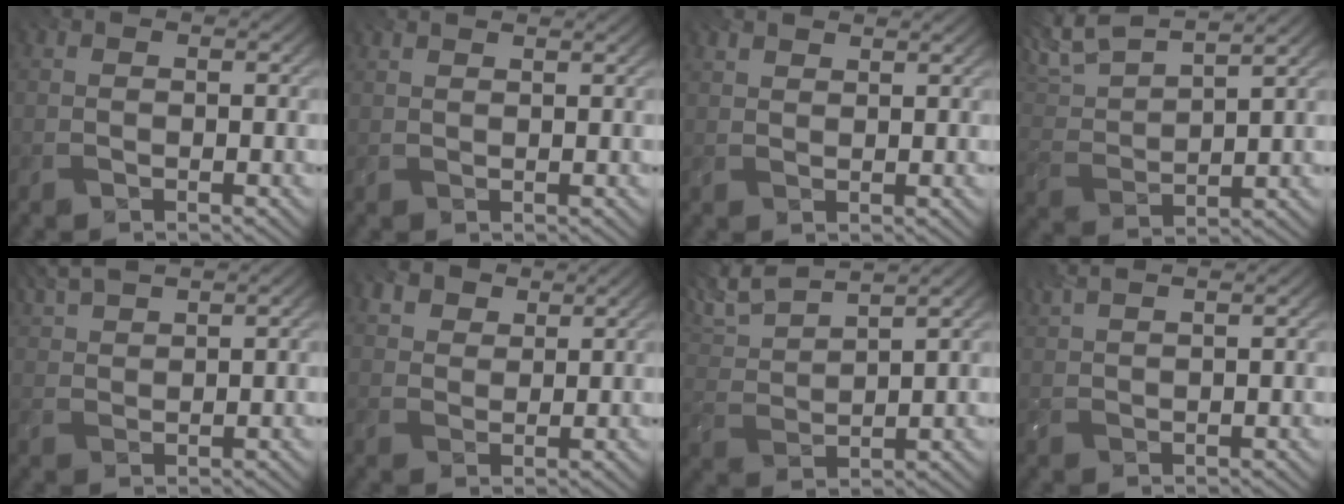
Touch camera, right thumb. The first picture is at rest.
{"total": 2.2, "force": [1.9, 0.3, 1.1], "torque": [-0.016, -0.002, 0.023]}
{"total": 3.0, "force": [2.5, 1.0, 1.4], "torque": [-0.028, -0.009, 0.051]}
{"total": 8.9, "force": [6.5, 2.6, 5.5], "torque": [-0.139, 0.019, 0.117]}
{"total": 5.7, "force": [4.8, 1.2, 2.9], "torque": [-0.069, 0.008, 0.082]}
{"total": 4.3, "force": [3.1, 2.4, 1.9], "torque": [-0.044, -0.014, 0.068]}
{"total": 8.5, "force": [6.8, 2.1, 4.6], "torque": [-0.121, 0.017, 0.123]}
{"total": 5.3, "force": [4.4, 0.9, 2.9], "torque": [-0.057, 0.016, 0.057]}